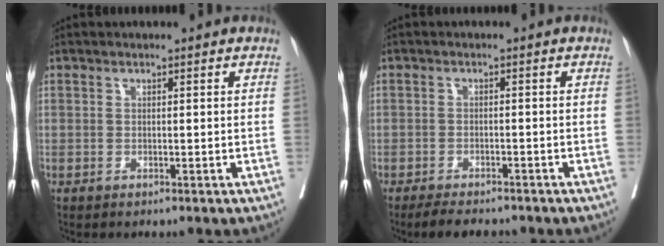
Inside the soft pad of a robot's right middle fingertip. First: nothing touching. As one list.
[{"total": 6.2, "force": [-5.4, 1.5, 2.7], "torque": [-0.035, -0.006, -0.080]}]